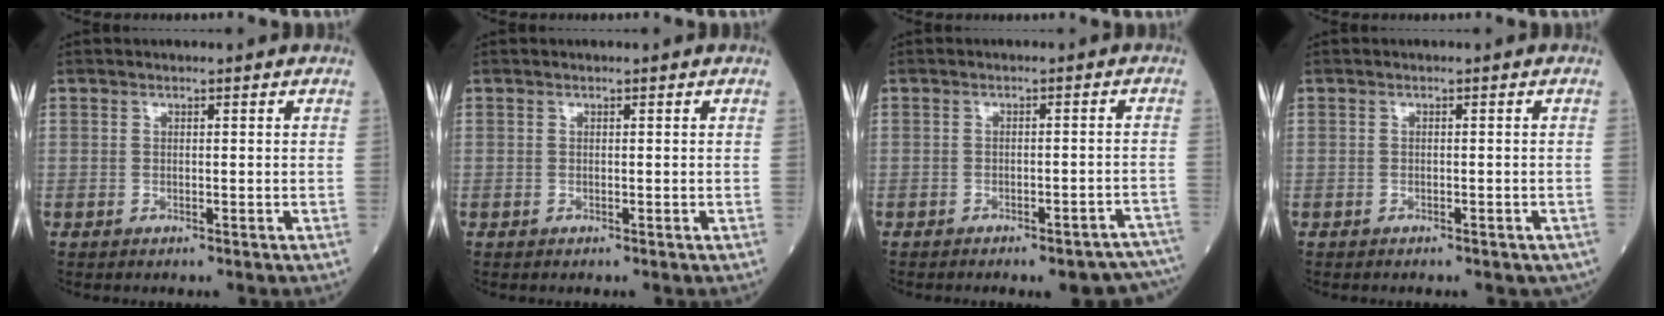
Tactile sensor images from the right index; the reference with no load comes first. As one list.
[{"total": 0.0}, {"total": 11.3, "force": [-10.1, 2.3, 4.5], "torque": [-0.007, 0.023, -0.104]}, {"total": 3.4, "force": [-2.6, 1.3, 1.6], "torque": [-0.015, -0.003, -0.026]}]